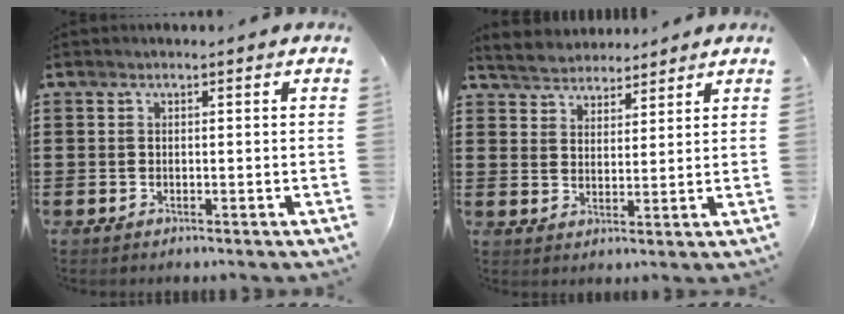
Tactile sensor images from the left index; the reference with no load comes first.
{"total": 3.8, "force": [3.6, 1.1, -0.2], "torque": [-0.014, -0.008, 0.065]}